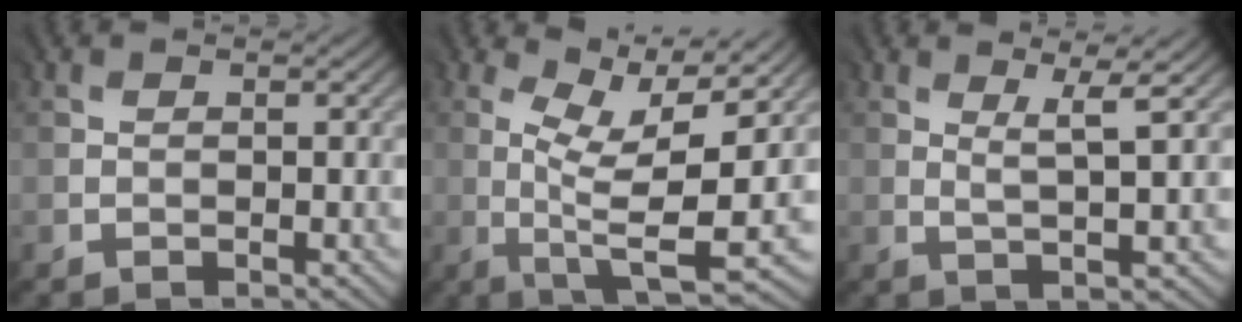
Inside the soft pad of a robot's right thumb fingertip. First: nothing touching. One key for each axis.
{"total": 9.4, "fx": 1.1, "fy": 2.0, "fz": 9.2, "tx": -0.164, "ty": 0.005, "tz": 0.036}
{"total": 3.1, "fx": 1.4, "fy": 0.1, "fz": 2.7, "tx": -0.052, "ty": 0.001, "tz": 0.033}